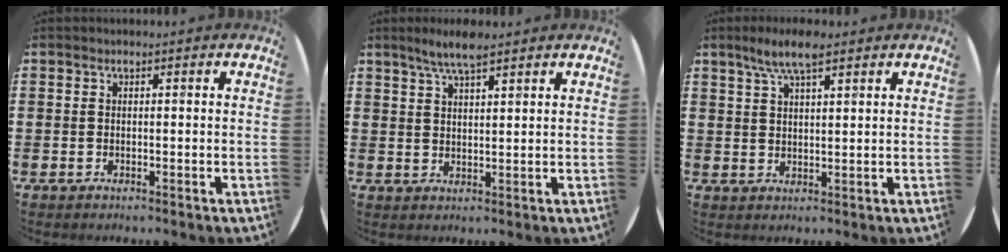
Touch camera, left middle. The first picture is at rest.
{"total": 4.5, "force": [3.6, 0.7, 2.5], "torque": [-0.055, -0.001, 0.063]}
{"total": 5.6, "force": [3.9, 1.5, 3.7], "torque": [-0.073, 0.001, 0.067]}